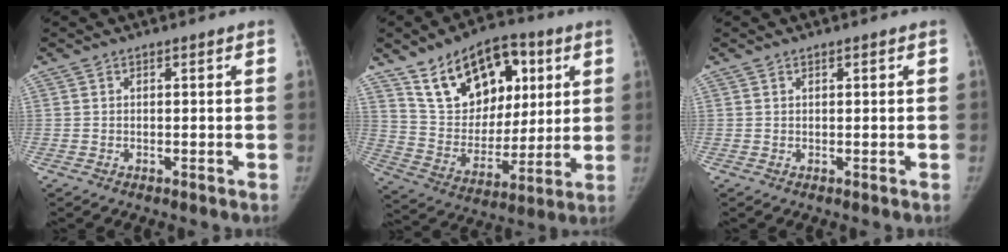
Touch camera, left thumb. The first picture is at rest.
{"total": 20.8, "force": [9.6, 13.0, 13.0], "torque": [-0.159, -0.025, 0.171]}
{"total": 0.0}